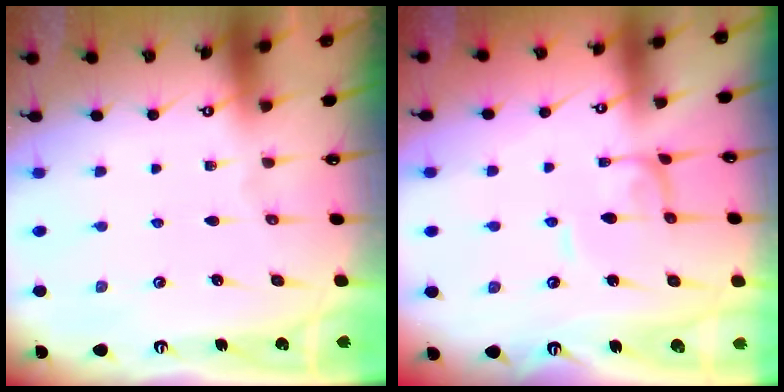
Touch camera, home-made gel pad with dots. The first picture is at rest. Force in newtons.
{"total": 1.7, "press": 1.7, "slide": 0.1}